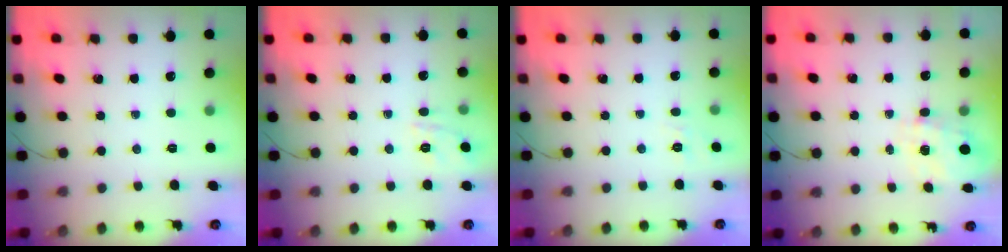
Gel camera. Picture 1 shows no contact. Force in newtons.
{"total": 1.9, "press": 0.9, "slide": 1.6}
{"total": 1.9, "press": 1.3, "slide": 1.4}
{"total": 0.7, "press": 0.4, "slide": 0.6}